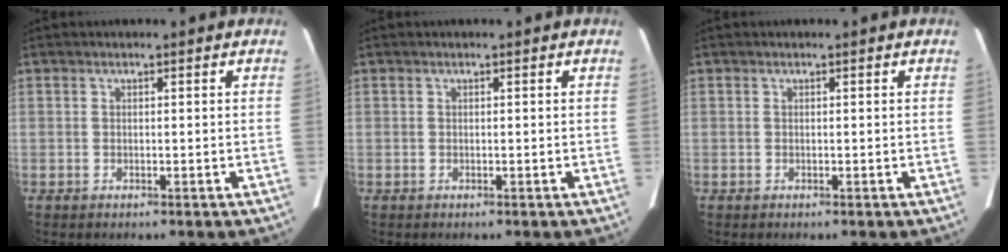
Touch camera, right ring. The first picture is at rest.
{"total": 0.0}
{"total": 0.0}